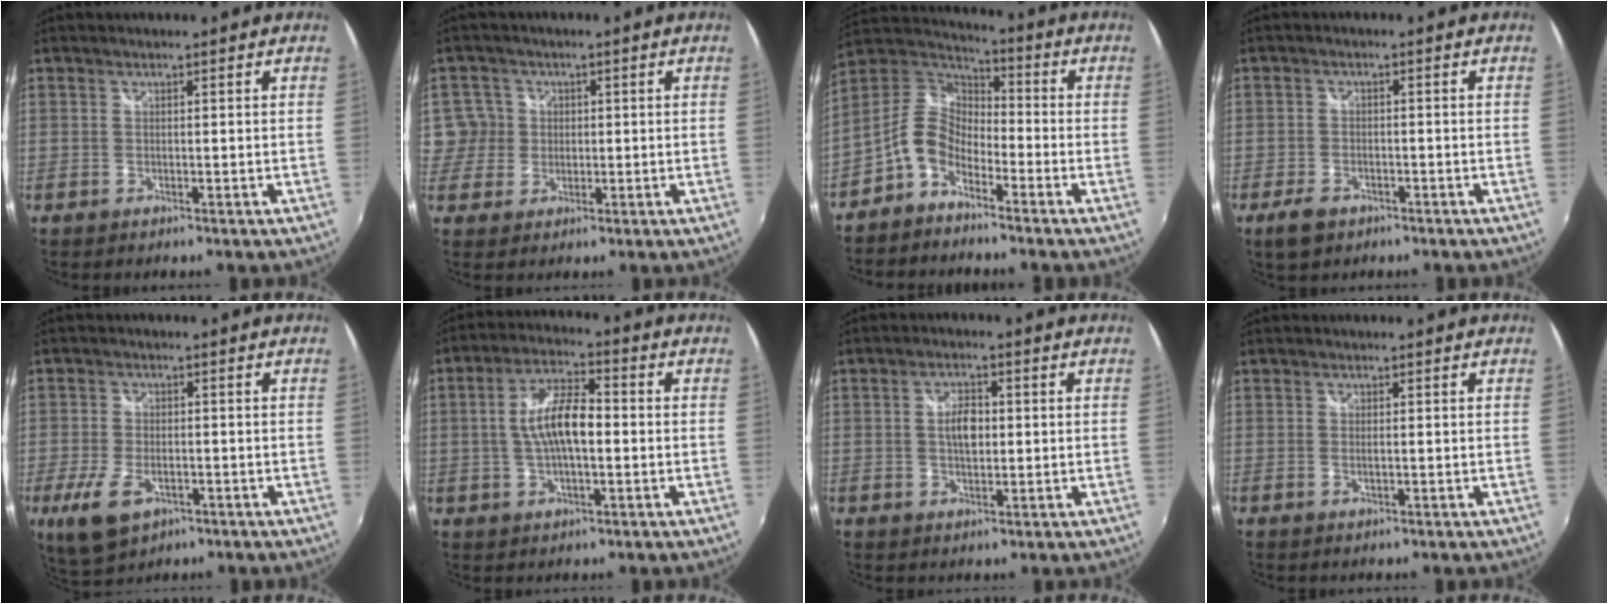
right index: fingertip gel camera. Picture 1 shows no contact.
{"total": 5.0, "force": [0.4, 5.0, 0.3], "torque": [0.009, 0.015, 0.006]}
{"total": 9.3, "force": [-5.0, 5.6, 5.5], "torque": [-0.117, 0.024, -0.108]}
{"total": 4.8, "force": [-3.1, 2.8, 2.4], "torque": [-0.065, -0.004, -0.050]}
{"total": 9.1, "force": [-4.1, 4.9, 6.6], "torque": [-0.155, -0.021, -0.068]}
{"total": 9.5, "force": [-0.4, 3.6, 8.8], "torque": [-0.170, 0.011, -0.006]}
{"total": 4.7, "force": [0.2, 2.5, 4.0], "torque": [-0.071, 0.006, 0.004]}
{"total": 1.0, "force": [-0.1, 0.3, 1.0], "torque": [-0.019, 0.000, -0.002]}